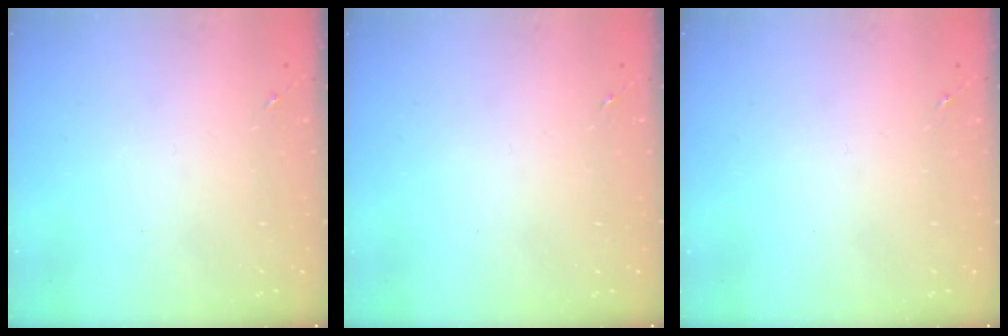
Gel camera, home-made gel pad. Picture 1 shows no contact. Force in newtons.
{"total": 0.0}
{"total": 0.0}